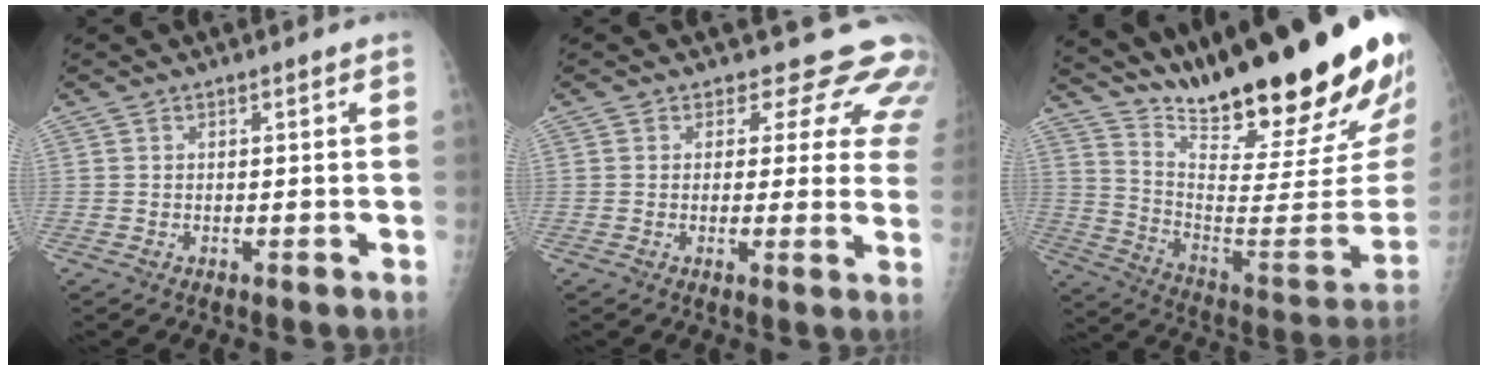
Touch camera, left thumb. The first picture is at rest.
{"total": 12.2, "force": [10.5, 5.8, 2.4], "torque": [0.028, -0.057, 0.089]}
{"total": 32.0, "force": [24.2, 5.4, 20.2], "torque": [-0.291, -0.146, 0.364]}